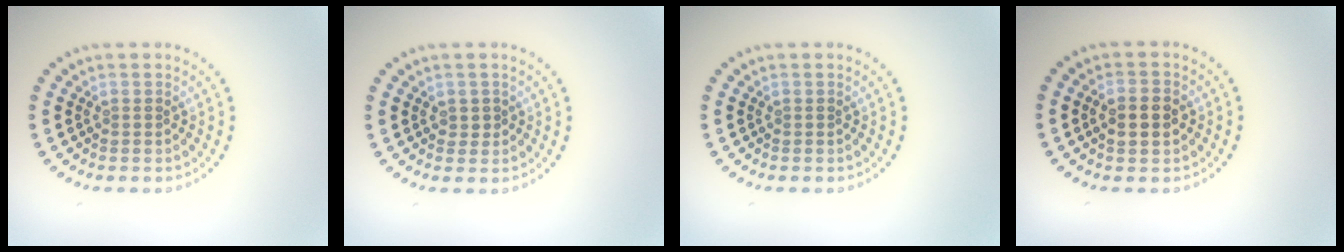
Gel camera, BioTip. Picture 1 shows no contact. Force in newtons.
{"total": 0.6, "press": 0.5, "slide": 0.3}
{"total": 0.0}
{"total": 2.6, "press": 2.6, "slide": 0.2}